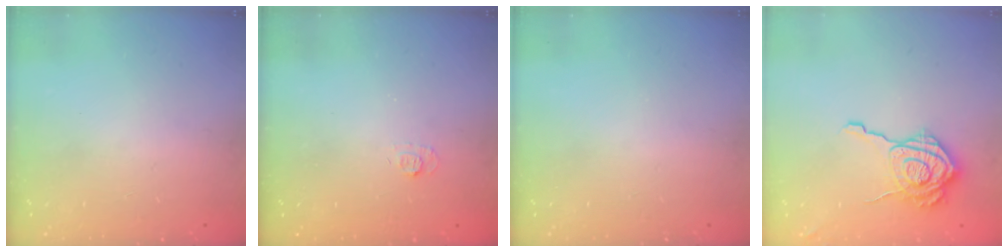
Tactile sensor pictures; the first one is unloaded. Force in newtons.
{"total": 3.7, "press": 3.6, "slide": 1.0}
{"total": 0.0}
{"total": 14.9, "press": 14.9, "slide": 0.8}